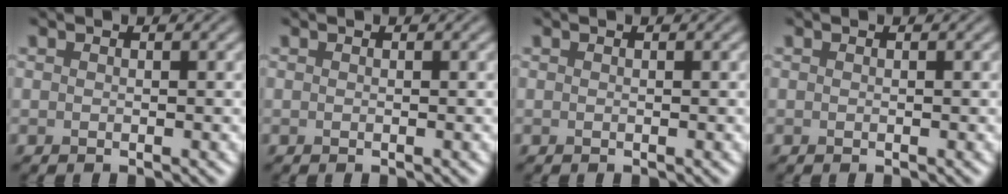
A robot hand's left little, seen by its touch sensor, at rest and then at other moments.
{"total": 0.0}
{"total": 0.0}
{"total": 0.0}